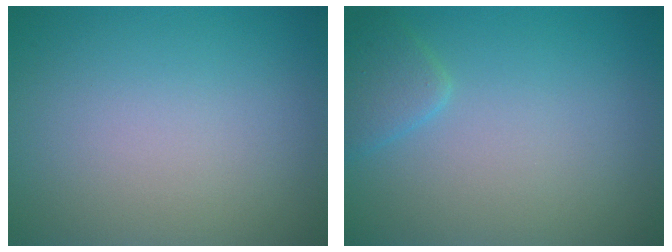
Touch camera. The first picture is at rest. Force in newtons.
{"total": 1.8, "press": 1.8, "slide": 0.1}